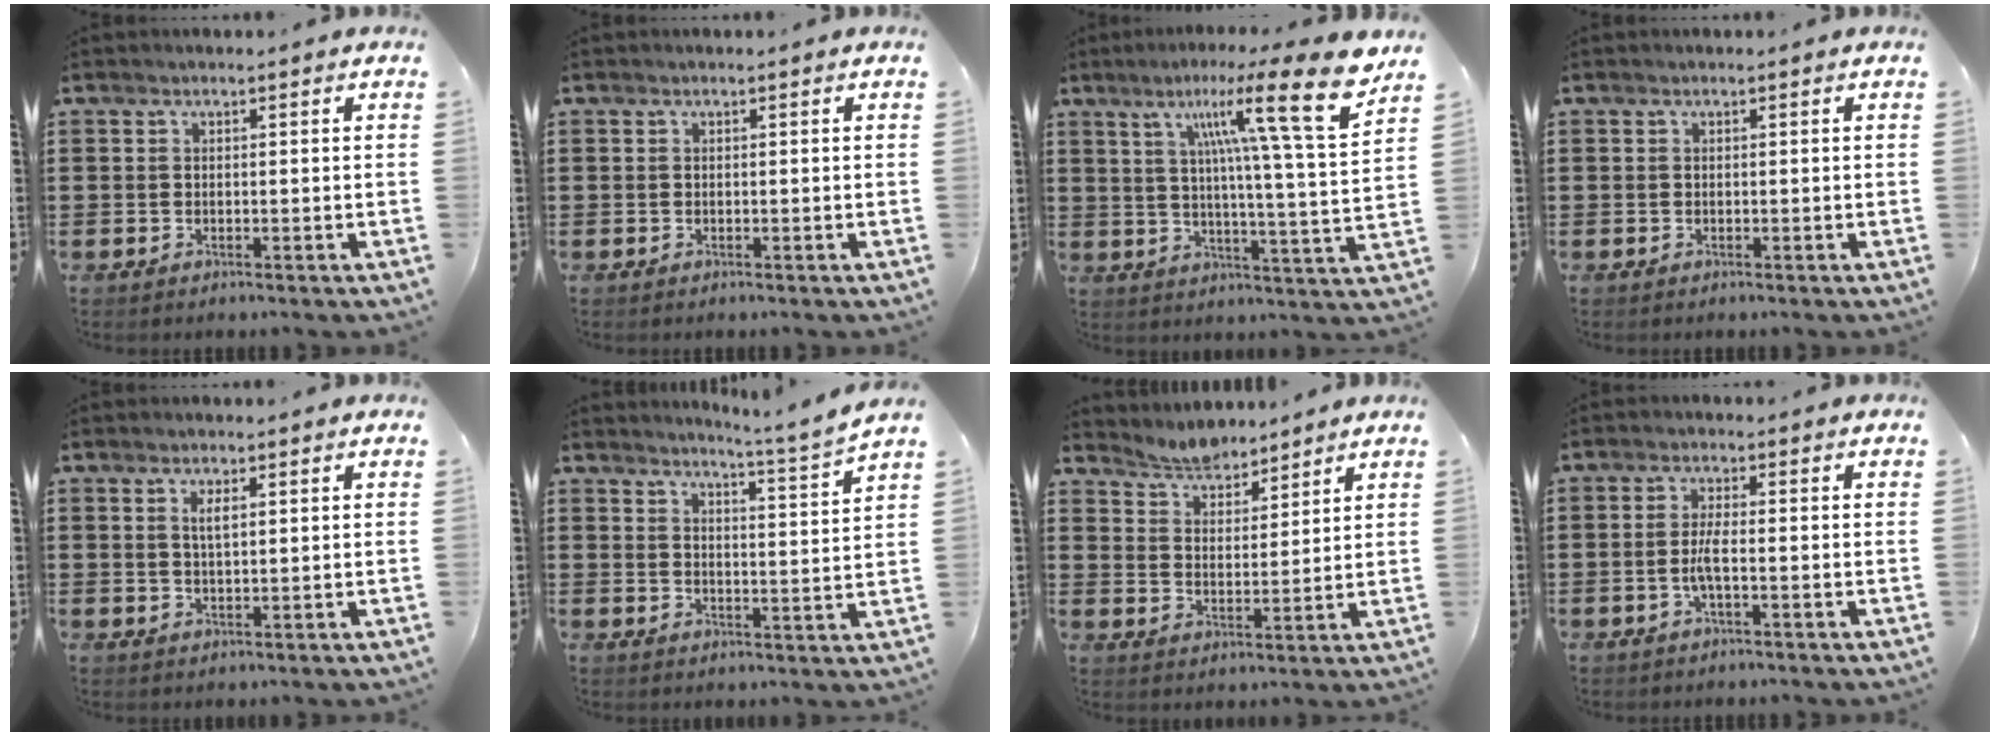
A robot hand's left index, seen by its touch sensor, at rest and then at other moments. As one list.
[{"total": 0.0}, {"total": 15.2, "force": [9.6, 0.9, 11.8], "torque": [-0.198, -0.046, 0.138]}, {"total": 0.0}, {"total": 2.2, "force": [0.9, 0.6, 1.9], "torque": [-0.040, 0.003, 0.015]}, {"total": 4.1, "force": [3.8, -1.0, 1.3], "torque": [-0.035, -0.034, 0.057]}, {"total": 4.0, "force": [3.9, 0.5, -0.2], "torque": [-0.012, -0.012, 0.075]}, {"total": 3.1, "force": [-0.9, 0.5, 2.9], "torque": [-0.068, -0.004, -0.022]}]